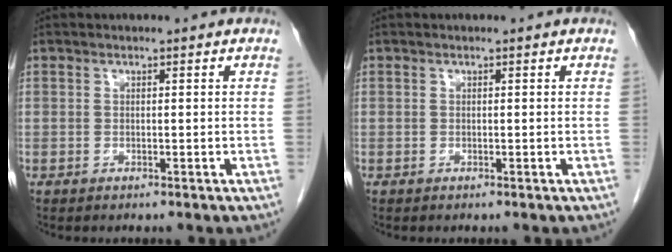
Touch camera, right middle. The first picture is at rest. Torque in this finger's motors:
{"motor_torque": [0.25, -0.13, 0.06, 0.01]}